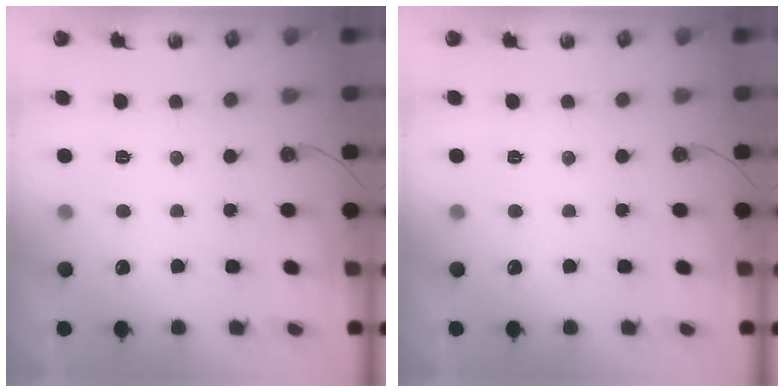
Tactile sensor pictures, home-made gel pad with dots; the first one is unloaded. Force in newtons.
{"total": 0.0}